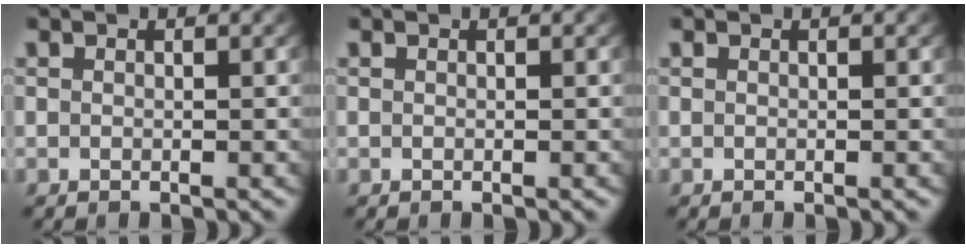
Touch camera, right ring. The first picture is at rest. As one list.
[{"total": 0.0}, {"total": 0.0}]